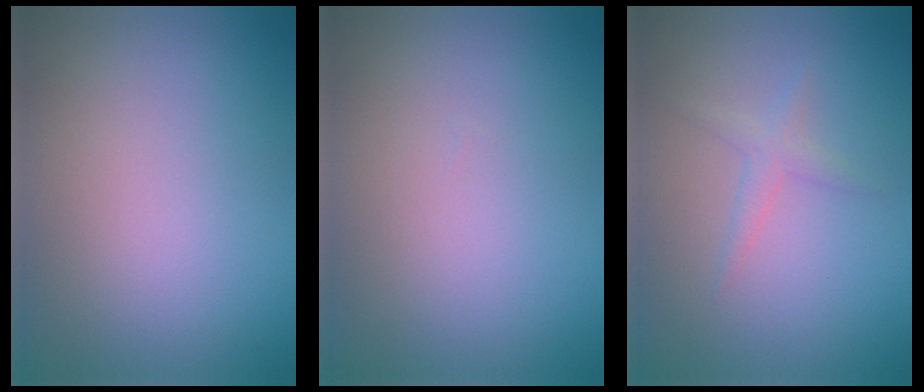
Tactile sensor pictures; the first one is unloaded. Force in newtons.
{"total": 0.0}
{"total": 1.3, "press": 1.3, "slide": 0.0}